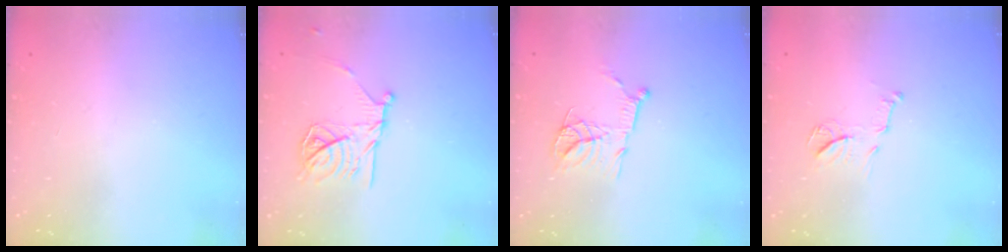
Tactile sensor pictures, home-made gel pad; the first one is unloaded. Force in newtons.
{"total": 14.9, "press": 14.9, "slide": 0.4}
{"total": 13.9, "press": 13.9, "slide": 1.2}
{"total": 9.0, "press": 9.0, "slide": 0.2}